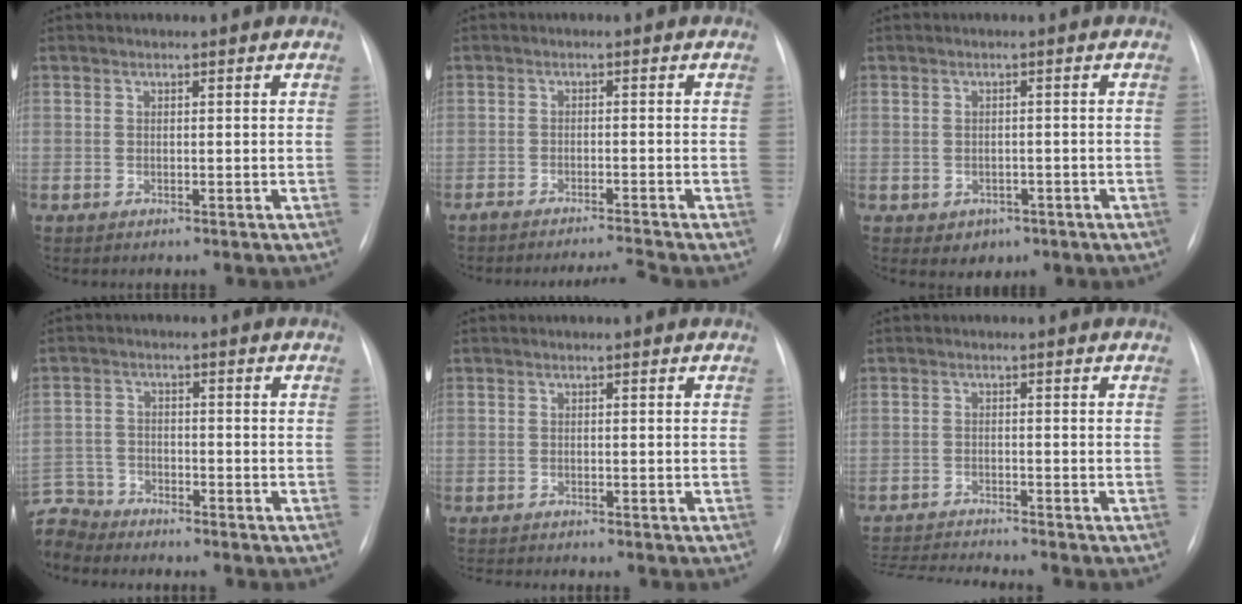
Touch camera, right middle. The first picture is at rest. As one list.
[{"total": 3.7, "force": [-3.4, -1.3, 0.7], "torque": [-0.016, -0.010, -0.056]}, {"total": 2.8, "force": [-1.3, 2.3, 1.0], "torque": [-0.010, 0.007, -0.002]}, {"total": 6.7, "force": [-6.5, 1.7, -0.5], "torque": [0.006, 0.005, -0.133]}, {"total": 2.1, "force": [-2.0, -0.2, 0.5], "torque": [-0.004, -0.006, -0.030]}, {"total": 7.4, "force": [-7.0, -1.7, 1.6], "torque": [-0.028, -0.010, -0.122]}]